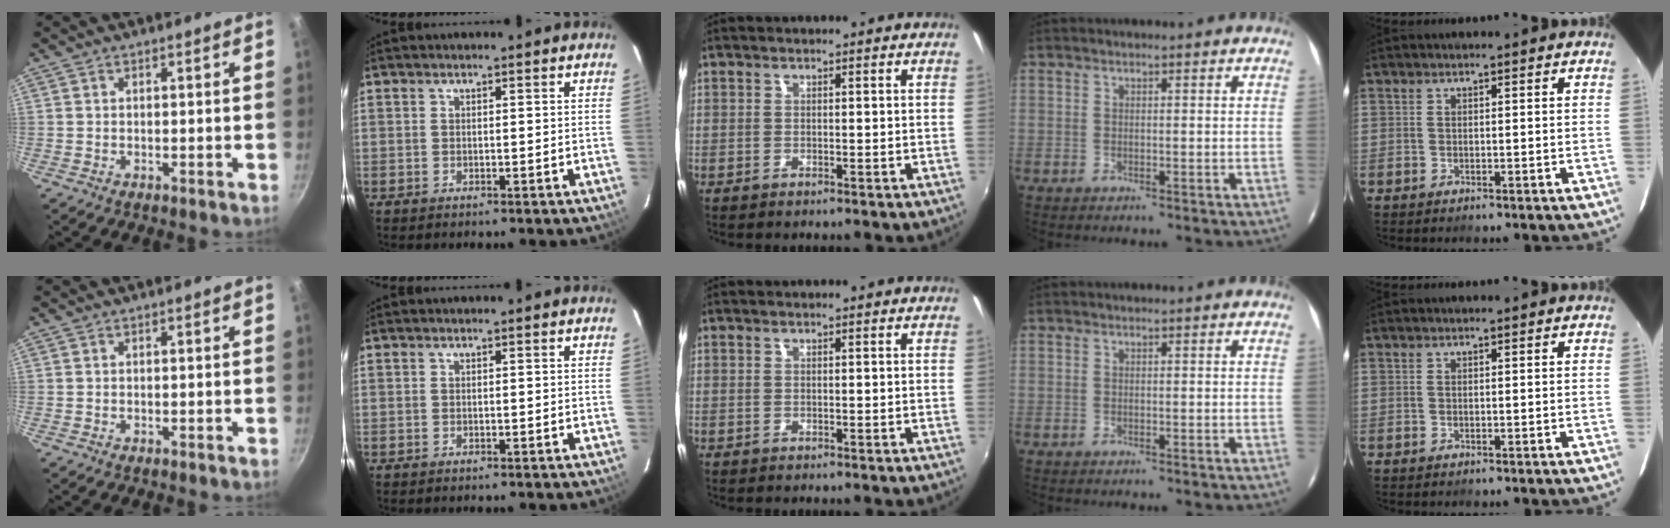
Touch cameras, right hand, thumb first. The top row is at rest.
{}